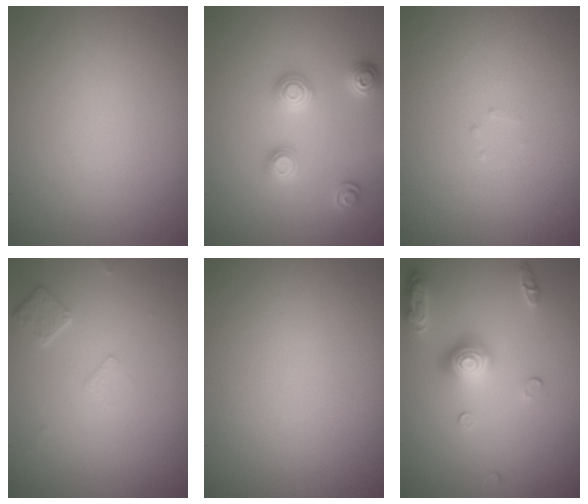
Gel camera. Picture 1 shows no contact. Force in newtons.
{"total": 2.8, "press": 2.8, "slide": 0.2}
{"total": 0.6, "press": 0.6, "slide": 0.1}
{"total": 1.5, "press": 1.4, "slide": 0.3}
{"total": 0.0}
{"total": 3.6, "press": 2.9, "slide": 2.2}